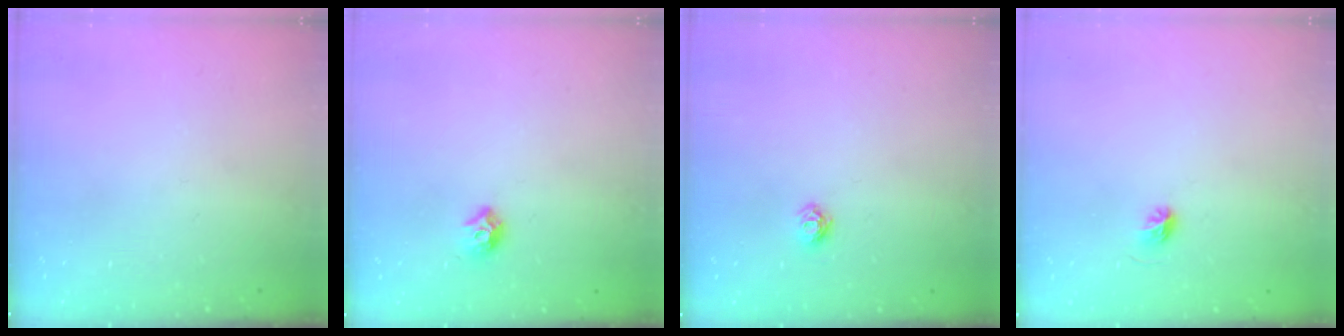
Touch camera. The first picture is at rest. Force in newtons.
{"total": 7.9, "press": 7.8, "slide": 1.0}
{"total": 5.8, "press": 5.8, "slide": 0.7}
{"total": 4.5, "press": 4.3, "slide": 1.4}